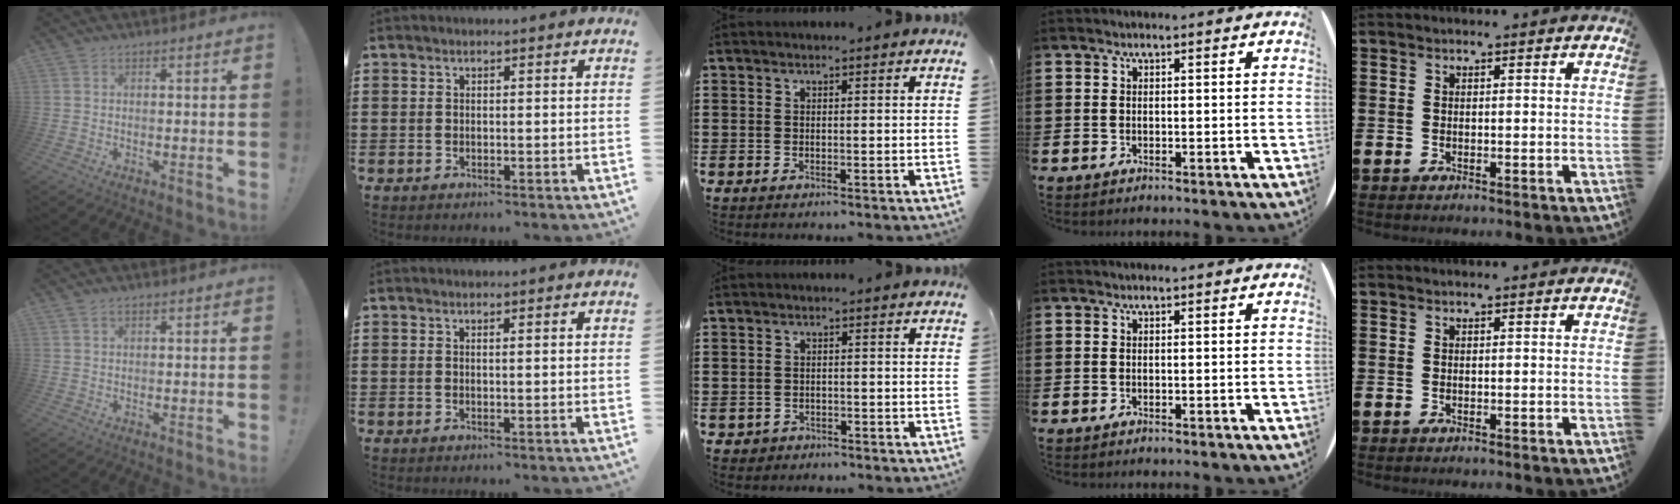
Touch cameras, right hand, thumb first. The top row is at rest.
{"thumb": {"total": 1.4, "force": [0.9, 0.6, 0.8], "torque": [-0.011, -0.001, 0.016]}, "index": {"total": 0.7, "force": [0.3, -0.2, 0.6], "torque": [-0.012, -0.002, 0.006]}, "middle": {"total": 1.0, "force": [-0.8, 0.5, 0.0], "torque": [-0.005, -0.001, -0.019]}}